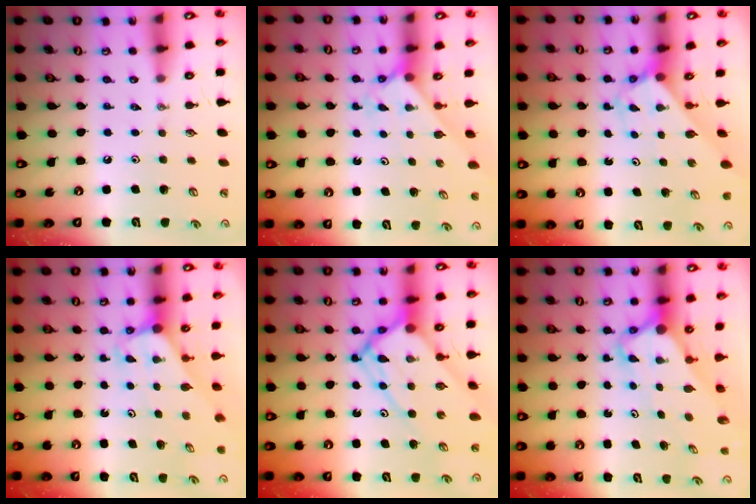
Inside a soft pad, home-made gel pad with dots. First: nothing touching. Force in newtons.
{"total": 2.3, "press": 2.3, "slide": 0.2}
{"total": 2.6, "press": 2.6, "slide": 0.2}
{"total": 3.0, "press": 3.0, "slide": 0.2}
{"total": 12.8, "press": 12.8, "slide": 1.2}
{"total": 4.3, "press": 4.3, "slide": 0.4}